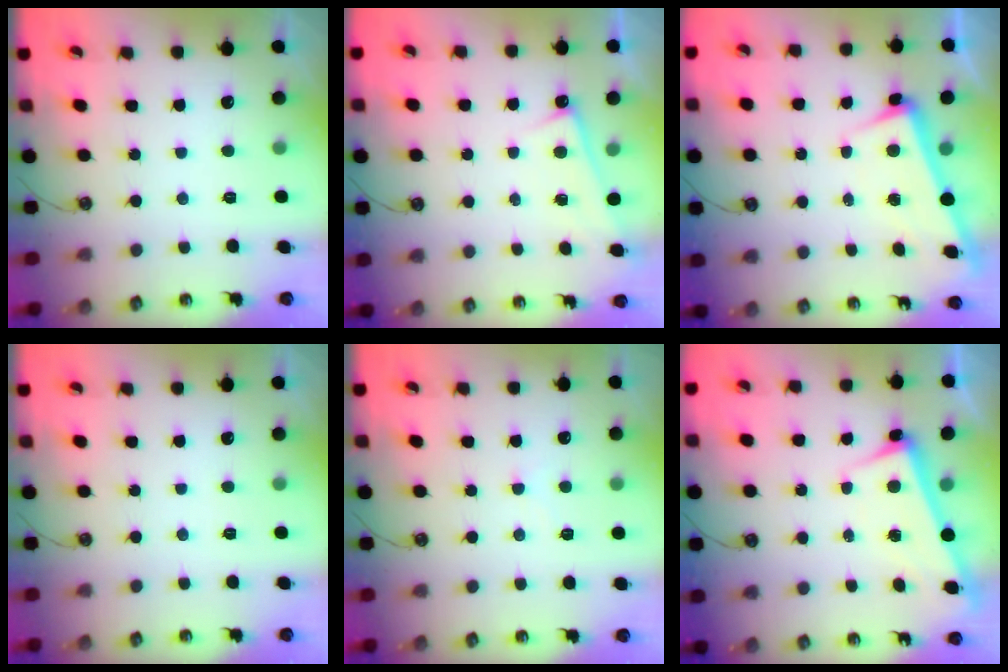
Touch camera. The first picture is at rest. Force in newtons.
{"total": 1.8, "press": 1.8, "slide": 0.3}
{"total": 3.5, "press": 3.3, "slide": 1.2}
{"total": 0.0}
{"total": 1.0, "press": 1.0, "slide": 0.3}
{"total": 2.6, "press": 2.5, "slide": 0.7}